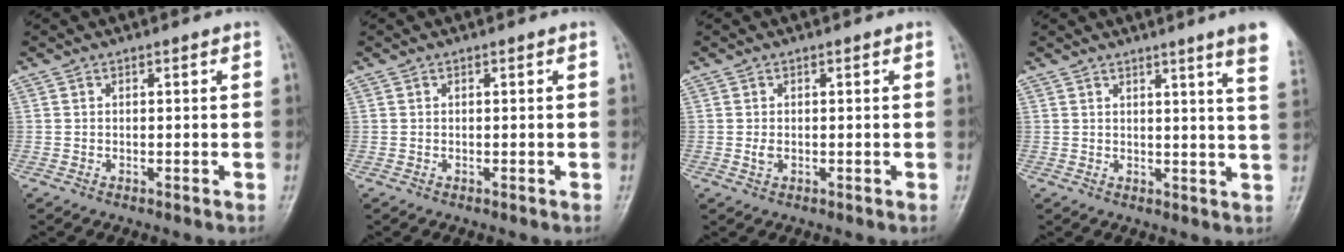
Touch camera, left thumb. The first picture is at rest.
{"total": 0.0}
{"total": 1.2, "force": [0.1, 0.7, 1.0], "torque": [-0.017, -0.002, 0.004]}
{"total": 8.9, "force": [6.0, -0.5, 6.6], "torque": [-0.074, -0.025, 0.056]}